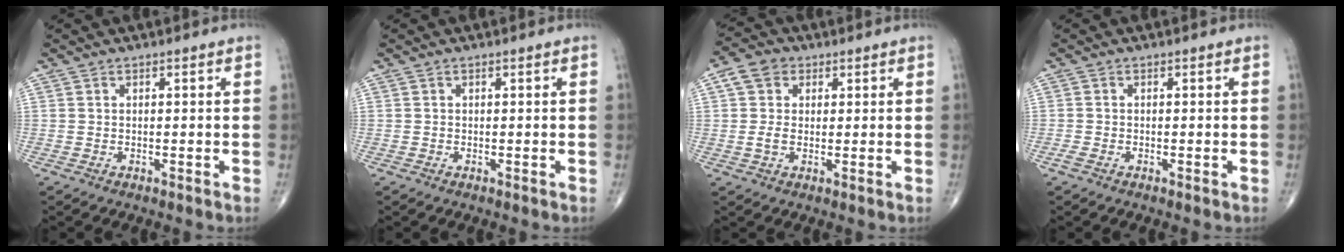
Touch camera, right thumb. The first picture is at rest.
{"total": 0.0}
{"total": 6.2, "force": [1.6, 4.7, 3.7], "torque": [-0.061, 0.005, 0.023]}
{"total": 1.2, "force": [-0.6, 0.5, 1.0], "torque": [-0.026, -0.003, -0.016]}